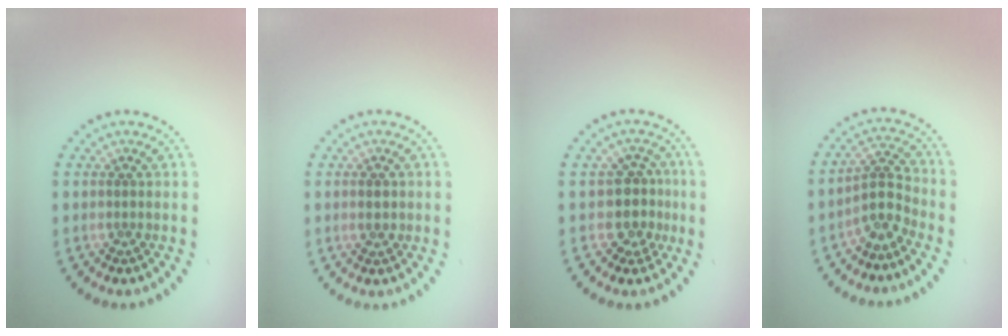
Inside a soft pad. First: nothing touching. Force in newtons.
{"total": 1.8, "press": 1.8, "slide": 0.2}
{"total": 3.0, "press": 2.4, "slide": 1.8}
{"total": 3.0, "press": 2.3, "slide": 2.0}